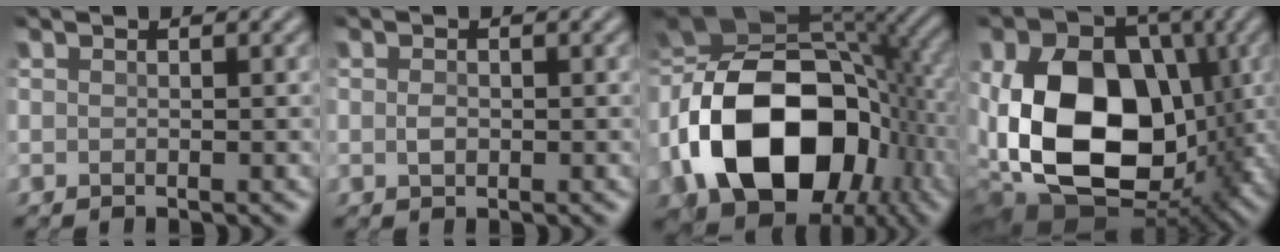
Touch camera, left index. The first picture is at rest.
{"total": 1.0, "force": [0.0, 0.6, 0.8], "torque": [-0.023, 0.001, -0.002]}
{"total": 19.0, "force": [-3.7, 12.8, 13.5], "torque": [-0.296, -0.018, -0.058]}
{"total": 18.1, "force": [-0.9, 12.9, 12.7], "torque": [-0.253, -0.024, -0.002]}